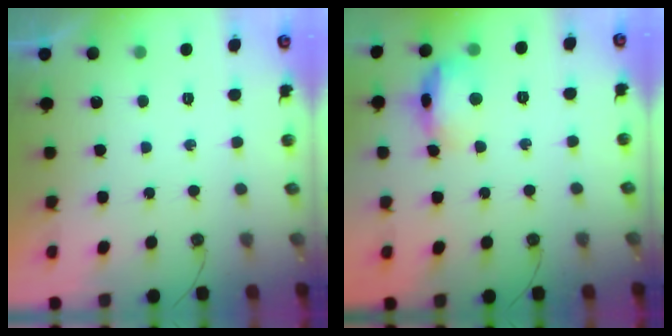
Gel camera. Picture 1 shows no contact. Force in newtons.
{"total": 13.7, "press": 13.6, "slide": 1.2}